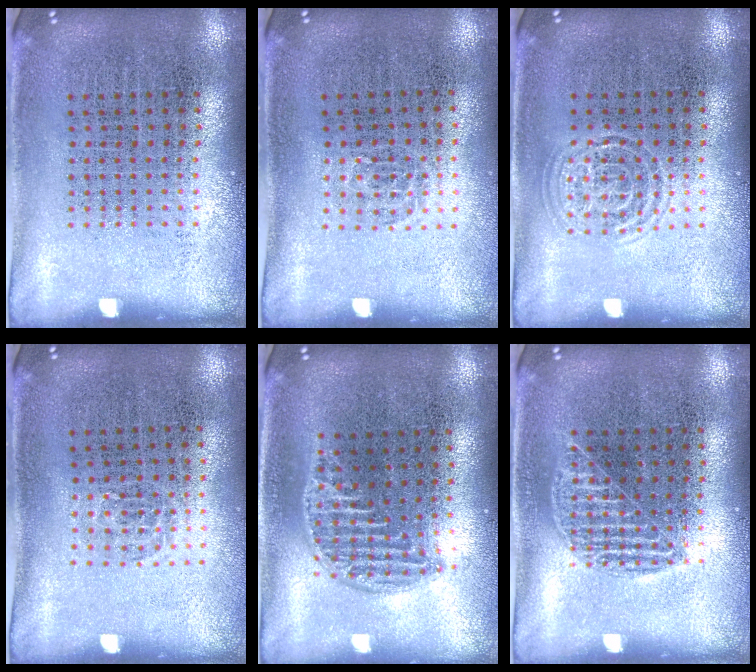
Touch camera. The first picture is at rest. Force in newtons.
{"total": 0.5, "press": 0.4, "slide": 0.3}
{"total": 1.0, "press": 1.0, "slide": 0.1}
{"total": 0.5, "press": 0.4, "slide": 0.3}
{"total": 1.3, "press": 1.1, "slide": 0.6}
{"total": 1.2, "press": 1.2, "slide": 0.2}